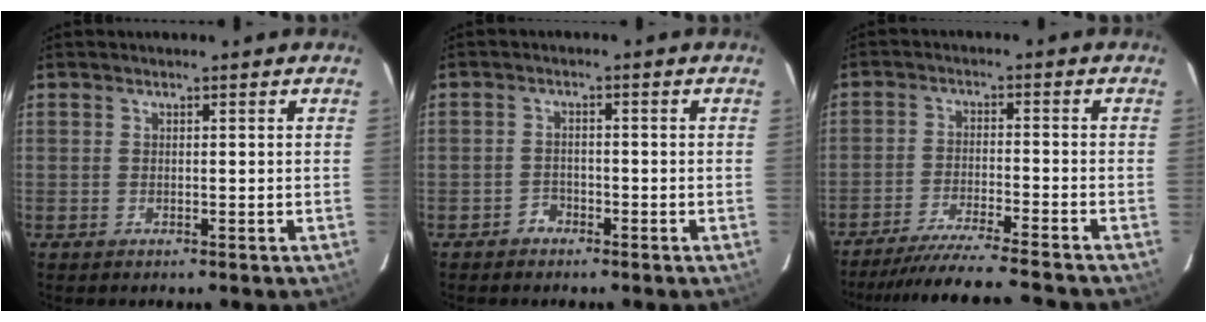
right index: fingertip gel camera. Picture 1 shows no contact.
{"total": 2.1, "force": [-1.6, 1.3, 0.1], "torque": [-0.002, 0.007, -0.027]}
{"total": 14.9, "force": [-13.7, -0.7, 5.7], "torque": [-0.121, -0.020, -0.217]}